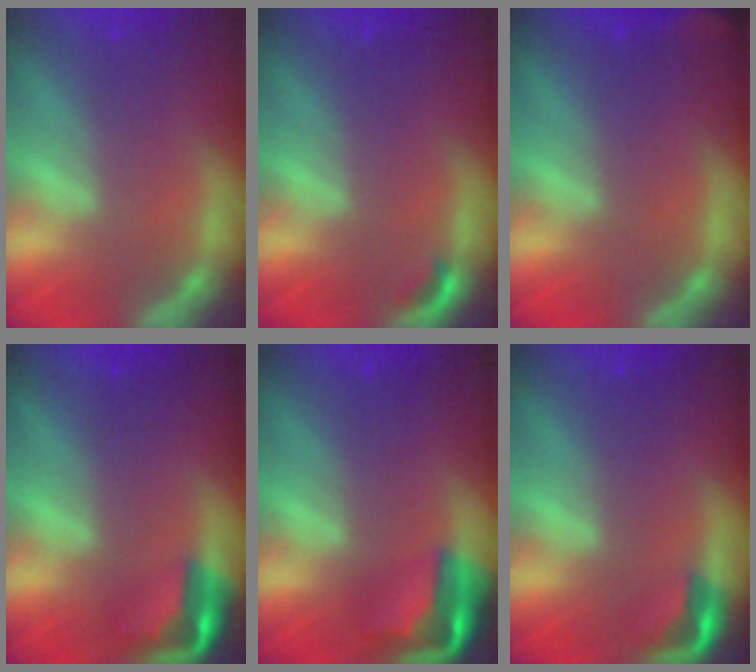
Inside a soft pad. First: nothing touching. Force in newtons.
{"total": 0.9}
{"total": 2.4}
{"total": 4.4}
{"total": 5.9}
{"total": 2.9}